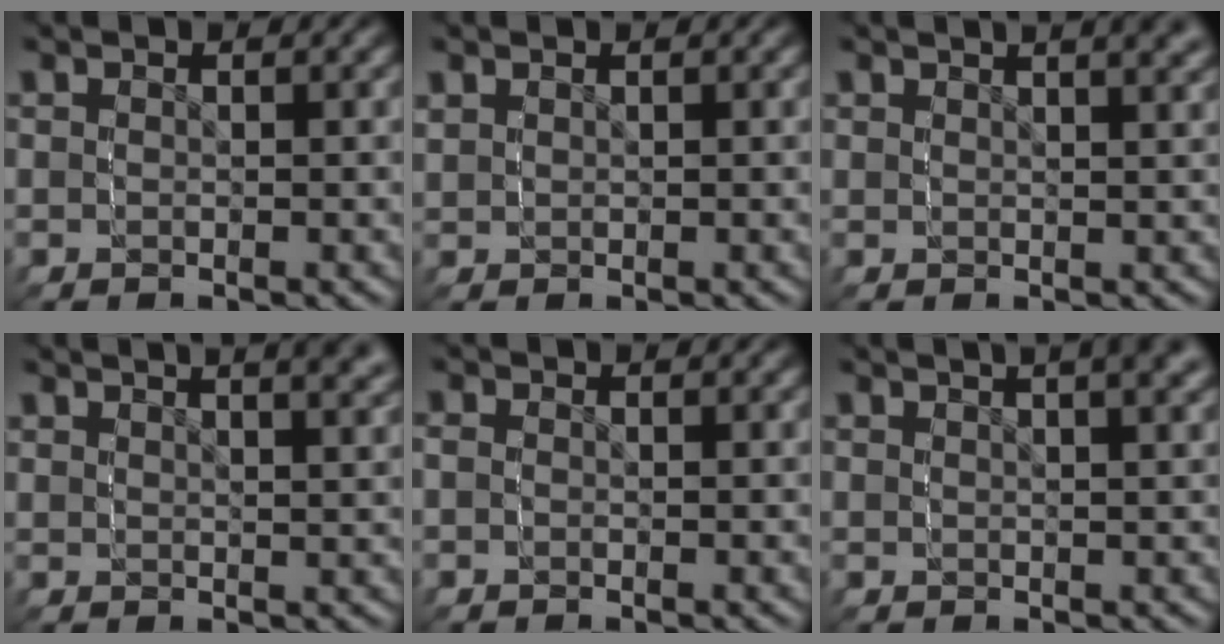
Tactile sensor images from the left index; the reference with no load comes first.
{"total": 0.8, "force": [0.3, 0.7, -0.2], "torque": [0.003, -0.004, 0.009]}
{"total": 1.3, "force": [1.2, 0.1, 0.4], "torque": [0.004, 0.006, 0.020]}
{"total": 2.0, "force": [1.9, 0.1, 0.5], "torque": [0.003, 0.010, 0.029]}
{"total": 0.9, "force": [-0.3, 0.9, -0.1], "torque": [-0.006, -0.013, -0.003]}
{"total": 1.3, "force": [0.9, 0.1, 0.9], "torque": [-0.009, 0.006, 0.015]}